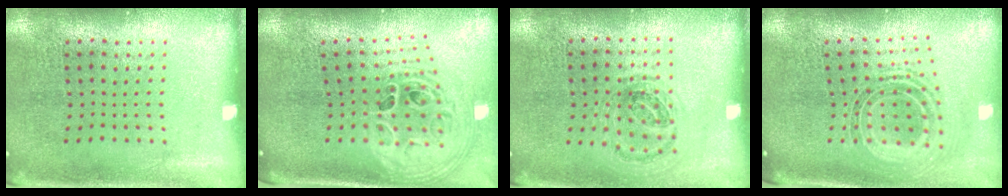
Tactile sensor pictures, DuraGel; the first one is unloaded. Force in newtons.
{"total": 2.5, "press": 1.8, "slide": 1.7}
{"total": 1.1, "press": 1.0, "slide": 0.5}
{"total": 1.2, "press": 1.0, "slide": 0.7}